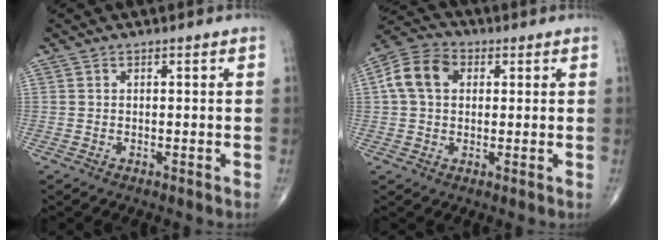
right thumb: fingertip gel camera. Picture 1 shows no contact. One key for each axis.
{"total": 9.0, "fx": 1.9, "fy": 6.5, "fz": 5.9, "tx": -0.111, "ty": 0.021, "tz": 0.028}